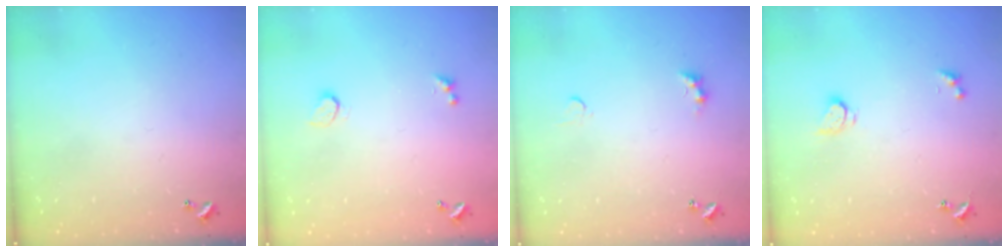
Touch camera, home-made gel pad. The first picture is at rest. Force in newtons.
{"total": 0.9, "press": 0.8, "slide": 0.4}
{"total": 3.7, "press": 3.6, "slide": 0.5}
{"total": 2.6, "press": 2.6, "slide": 0.2}